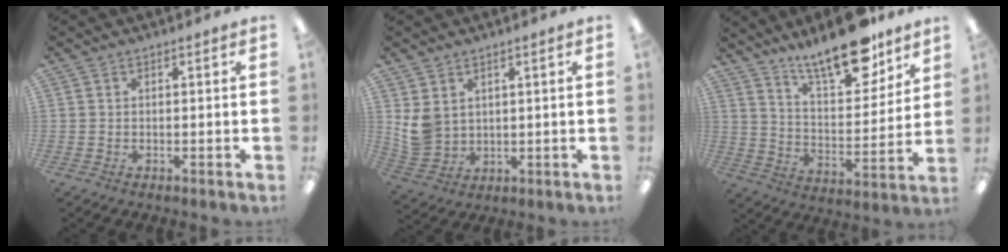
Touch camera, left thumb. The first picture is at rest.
{"total": 5.9, "force": [2.7, 4.8, 2.3], "torque": [-0.060, -0.002, 0.057]}
{"total": 18.3, "force": [14.2, 5.9, 9.9], "torque": [-0.157, -0.089, 0.240]}